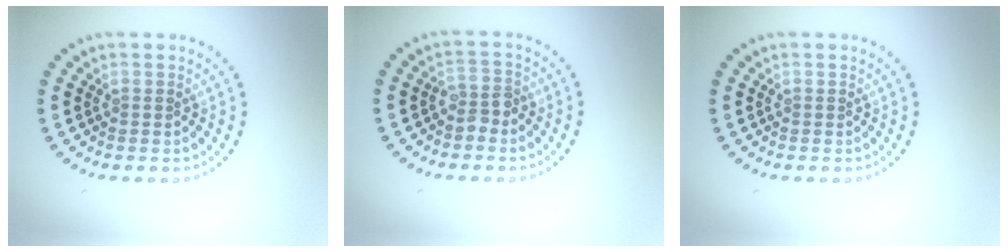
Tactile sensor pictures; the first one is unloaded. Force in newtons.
{"total": 1.7, "press": 1.5, "slide": 0.8}
{"total": 0.0}